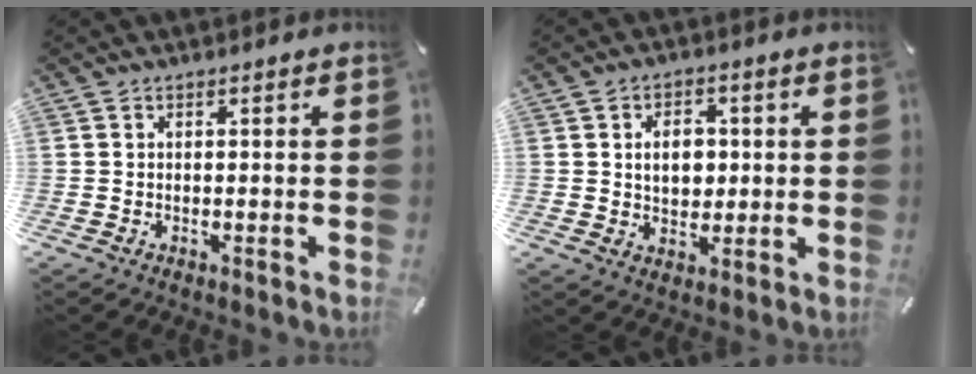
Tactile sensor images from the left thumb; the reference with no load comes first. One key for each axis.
{"total": 7.0, "fx": 0.7, "fy": 5.4, "fz": 4.4, "tx": -0.061, "ty": 0.000, "tz": 0.006}